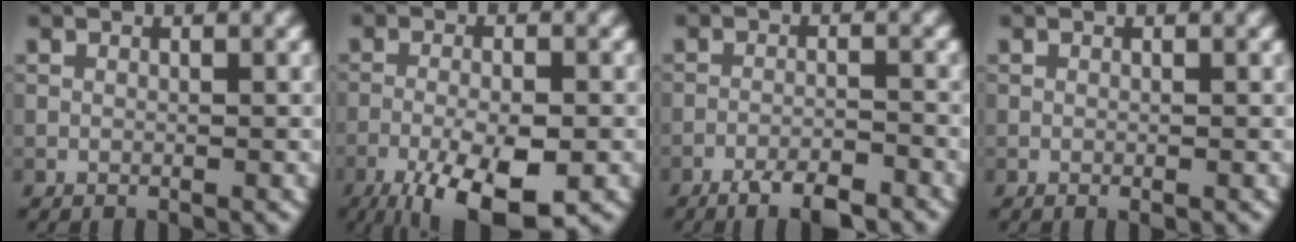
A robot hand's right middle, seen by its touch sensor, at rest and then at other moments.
{"total": 9.0, "force": [-5.0, 2.8, 7.0], "torque": [-0.130, -0.016, -0.085]}
{"total": 4.4, "force": [-3.4, 0.9, 2.6], "torque": [-0.044, -0.007, -0.057]}
{"total": 0.0}